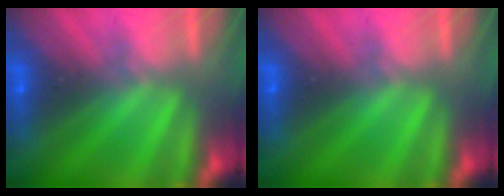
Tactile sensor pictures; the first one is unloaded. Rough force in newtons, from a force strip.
{"total": 0.0}